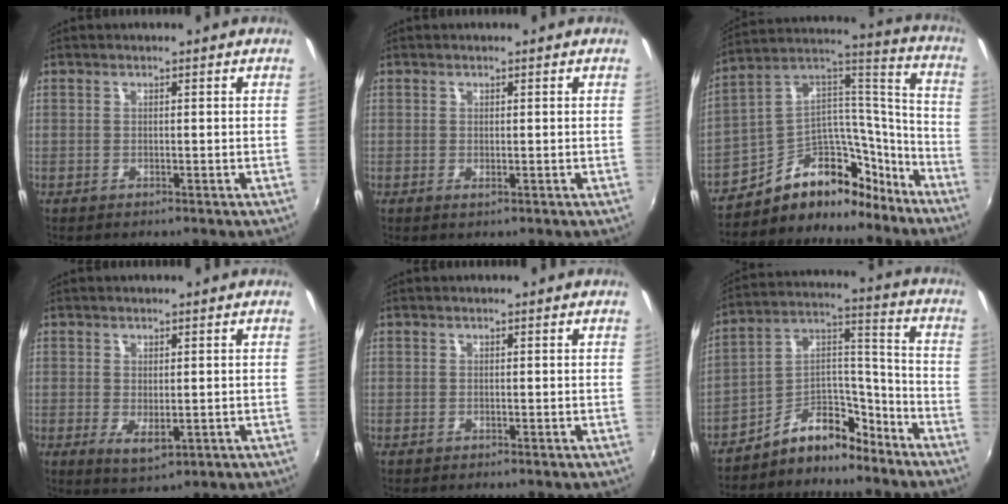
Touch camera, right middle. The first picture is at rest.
{"total": 0.6, "force": [-0.1, 0.3, 0.6], "torque": [-0.010, -0.001, -0.001]}
{"total": 18.8, "force": [-12.9, 11.4, 7.6], "torque": [-0.142, 0.087, -0.197]}
{"total": 3.9, "force": [-0.6, 1.9, 3.4], "torque": [-0.058, -0.013, -0.002]}
{"total": 0.0}
{"total": 10.6, "force": [-8.6, 4.7, 4.0], "torque": [-0.061, 0.066, -0.146]}